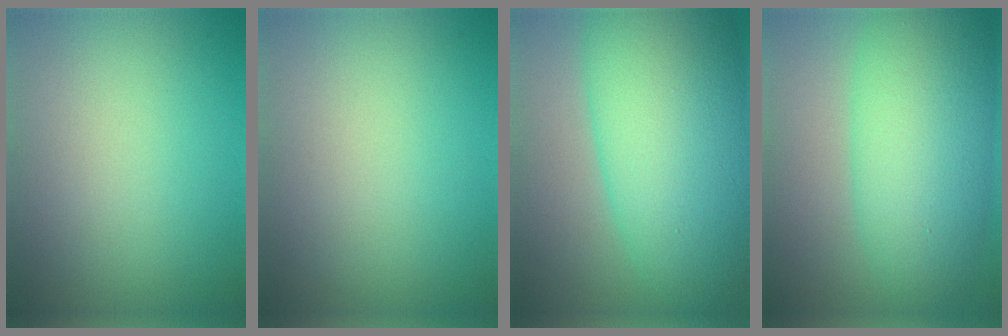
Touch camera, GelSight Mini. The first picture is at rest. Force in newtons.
{"total": 0.0}
{"total": 12.3, "press": 12.3, "slide": 0.1}
{"total": 8.7, "press": 8.7, "slide": 0.2}